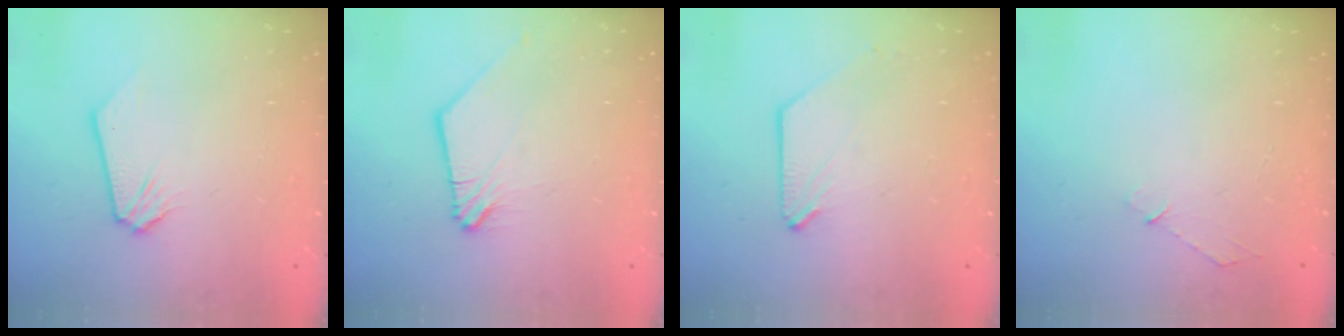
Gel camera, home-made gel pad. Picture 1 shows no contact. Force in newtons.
{"total": 1.2, "press": 1.2, "slide": 0.2}
{"total": 0.7, "press": 0.7, "slide": 0.1}
{"total": 4.3, "press": 4.3, "slide": 0.5}